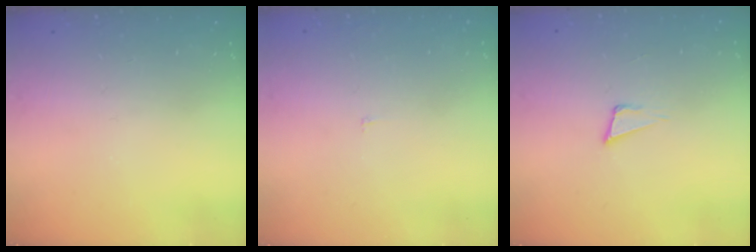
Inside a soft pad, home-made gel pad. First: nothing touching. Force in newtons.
{"total": 2.2, "press": 2.2, "slide": 0.2}
{"total": 3.9, "press": 2.6, "slide": 2.9}